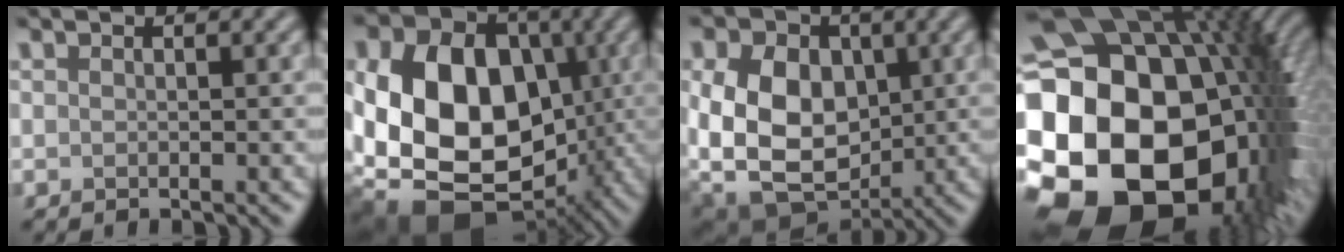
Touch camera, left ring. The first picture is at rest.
{"total": 15.5, "force": [-1.9, 11.3, 10.5], "torque": [-0.195, 0.000, -0.039]}
{"total": 14.1, "force": [0.4, 11.2, 8.6], "torque": [-0.155, 0.004, -0.008]}
{"total": 23.6, "force": [-3.3, 16.7, 16.3], "torque": [-0.325, -0.042, -0.048]}